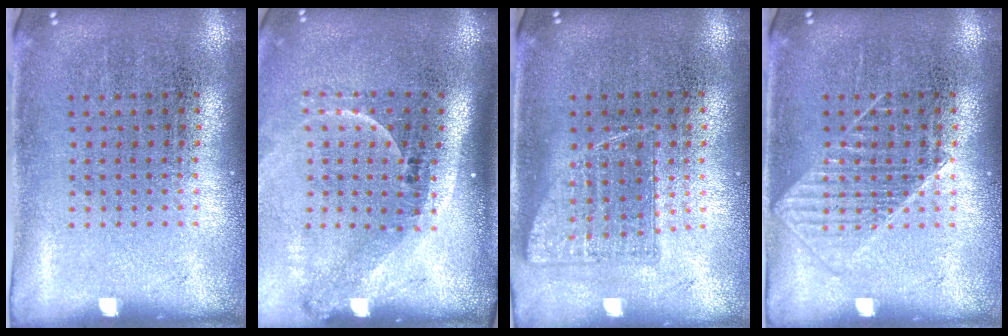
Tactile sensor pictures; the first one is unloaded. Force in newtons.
{"total": 2.3, "press": 1.5, "slide": 1.7}
{"total": 0.9, "press": 0.8, "slide": 0.3}
{"total": 1.5, "press": 1.5, "slide": 0.3}